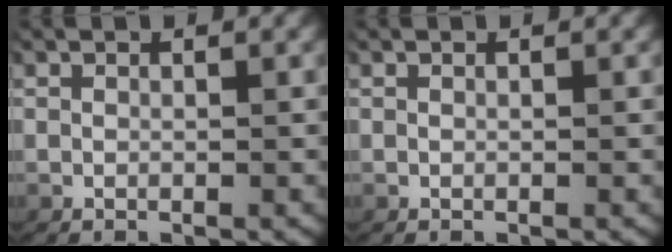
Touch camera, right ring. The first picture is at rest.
{"total": 0.0}